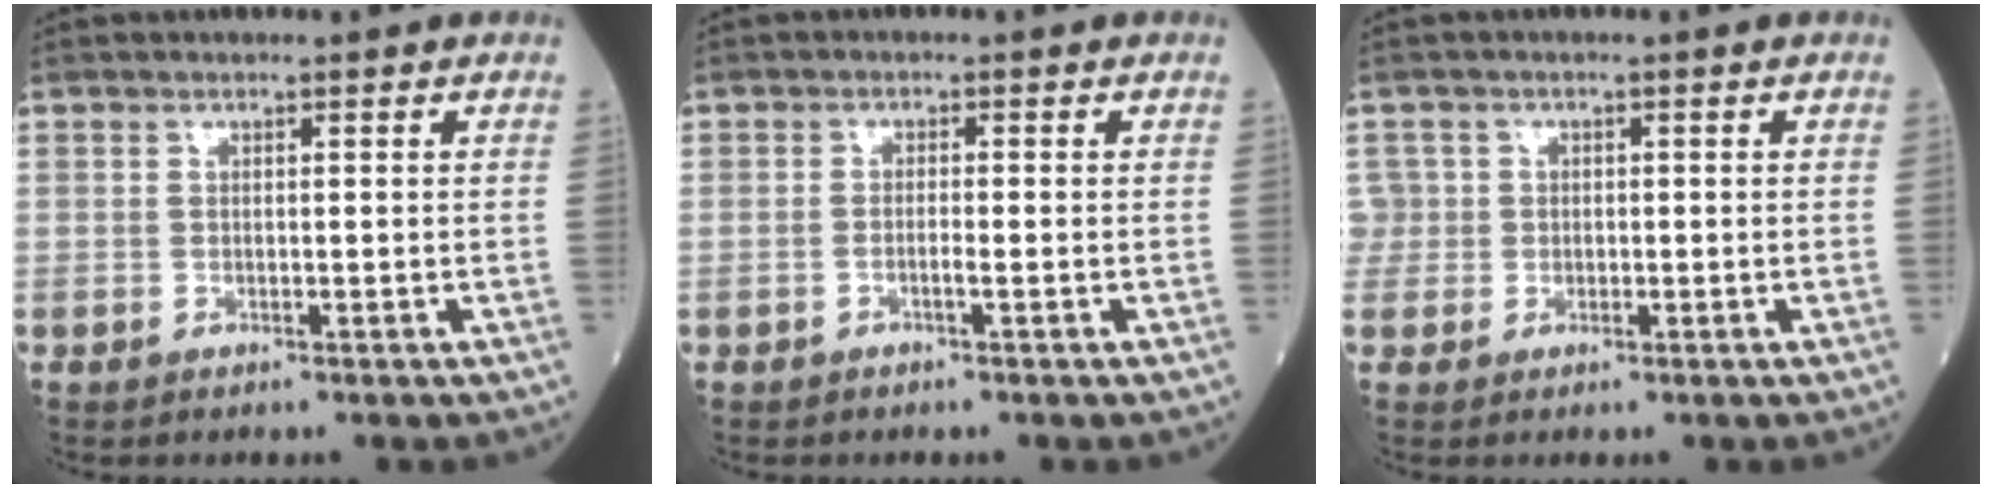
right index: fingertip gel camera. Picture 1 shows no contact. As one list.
[{"total": 1.1, "force": [-0.5, 0.0, 0.9], "torque": [-0.018, 0.002, -0.010]}, {"total": 2.7, "force": [0.1, 2.7, -0.1], "torque": [0.017, 0.008, 0.000]}]